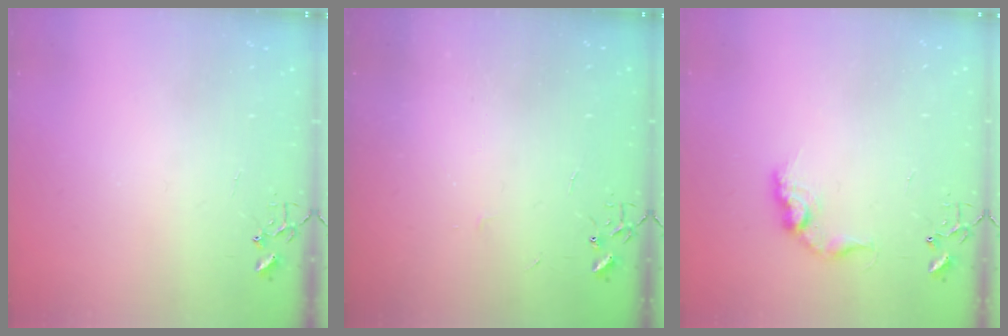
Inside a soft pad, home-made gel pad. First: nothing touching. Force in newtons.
{"total": 2.1, "press": 2.1, "slide": 0.4}
{"total": 11.0, "press": 11.0, "slide": 0.3}